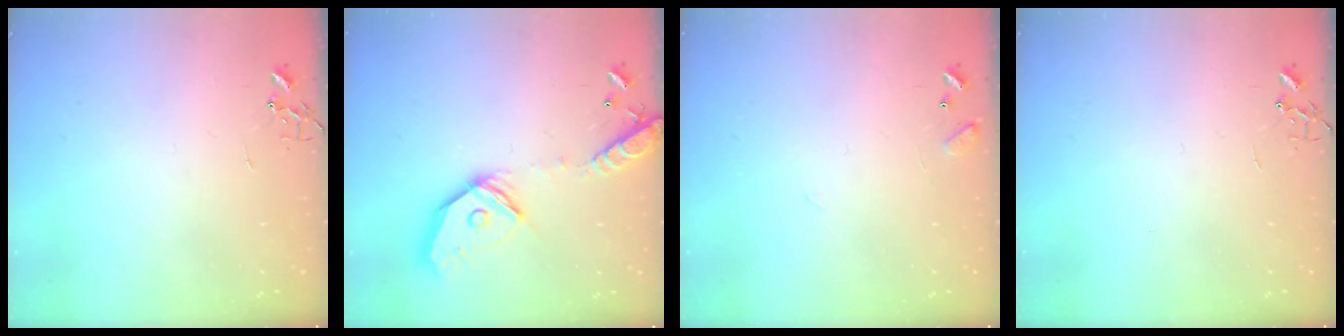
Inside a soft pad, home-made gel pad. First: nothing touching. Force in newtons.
{"total": 18.4, "press": 18.2, "slide": 3.1}
{"total": 8.4, "press": 8.4, "slide": 0.5}
{"total": 0.0}